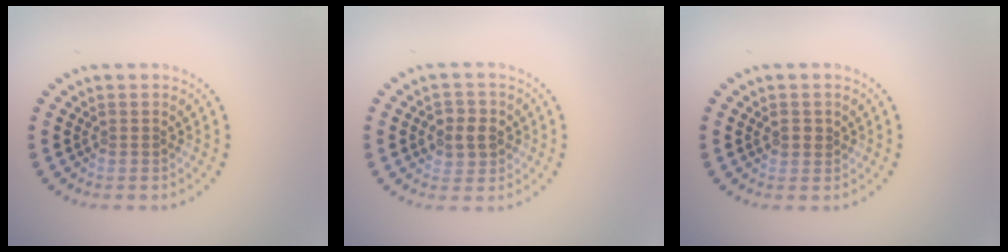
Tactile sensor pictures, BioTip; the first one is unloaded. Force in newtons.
{"total": 2.8, "press": 2.7, "slide": 0.6}
{"total": 0.7, "press": 0.6, "slide": 0.3}